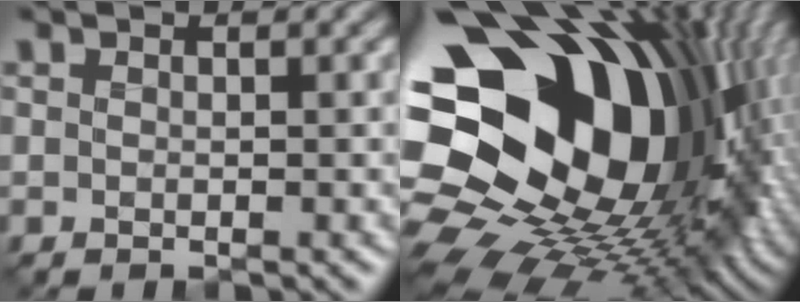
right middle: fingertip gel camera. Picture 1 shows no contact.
{"total": 22.0, "force": [1.1, 15.5, 15.5], "torque": [-0.279, -0.024, 0.006]}